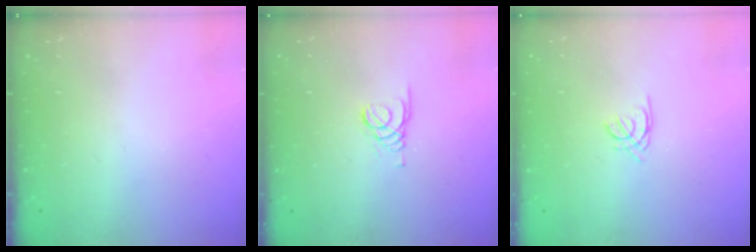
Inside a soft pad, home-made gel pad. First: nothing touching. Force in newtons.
{"total": 1.6, "press": 1.5, "slide": 0.2}
{"total": 1.3, "press": 1.2, "slide": 0.4}